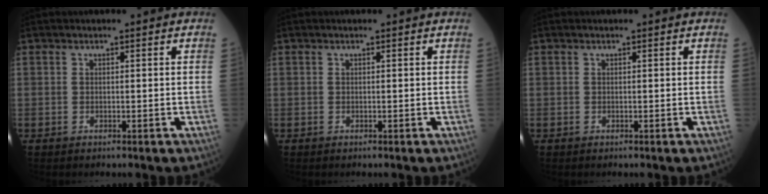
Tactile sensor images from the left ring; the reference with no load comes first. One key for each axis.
{"total": 0.0}
{"total": 0.0}